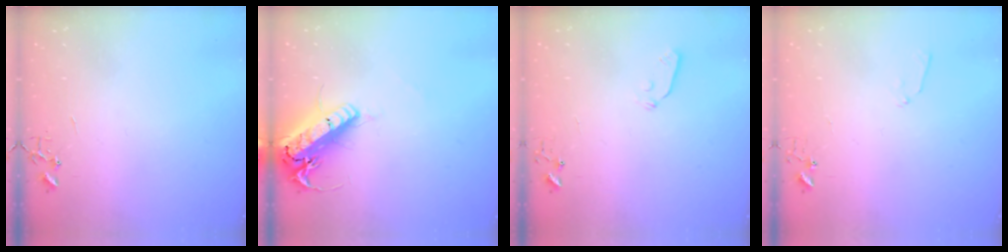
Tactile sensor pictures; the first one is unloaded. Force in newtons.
{"total": 20.0, "press": 19.6, "slide": 4.1}
{"total": 3.7, "press": 3.7, "slide": 0.4}
{"total": 5.0, "press": 5.0, "slide": 0.7}